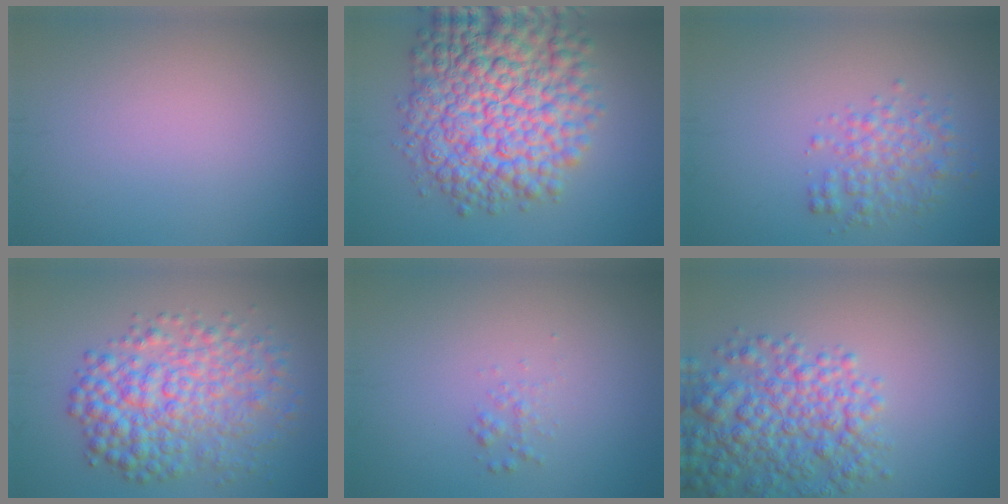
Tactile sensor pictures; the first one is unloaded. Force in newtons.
{"total": 12.4, "press": 12.4, "slide": 0.3}
{"total": 3.0, "press": 3.0, "slide": 0.1}
{"total": 7.1, "press": 7.1, "slide": 0.1}
{"total": 0.9, "press": 0.9, "slide": 0.1}
{"total": 6.7, "press": 6.7, "slide": 0.2}